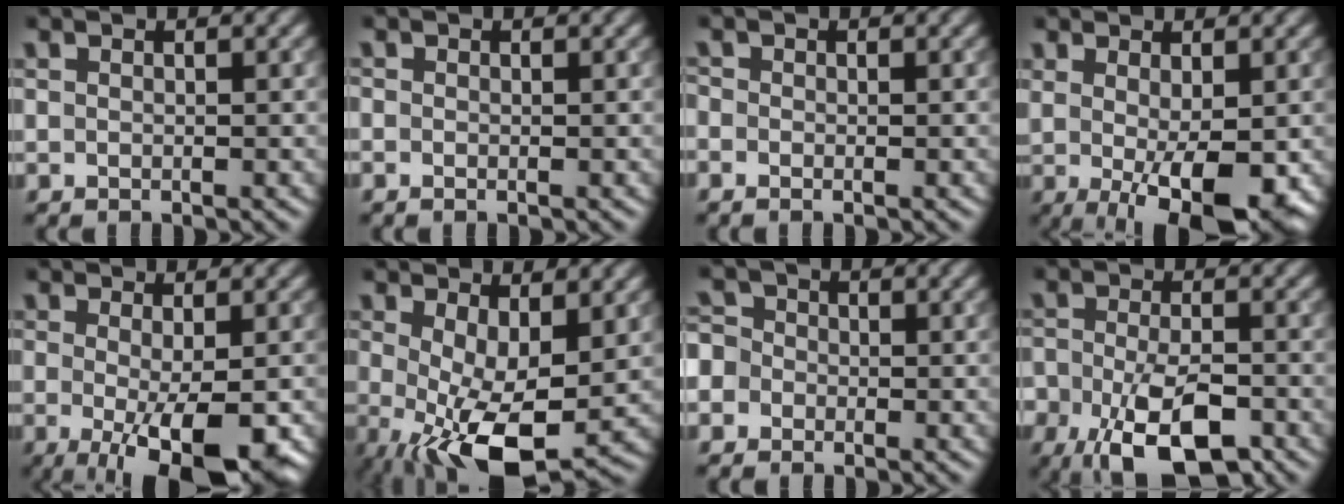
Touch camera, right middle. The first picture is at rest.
{"total": 0.0}
{"total": 0.6, "force": [-0.4, 0.4, 0.3], "torque": [-0.005, -0.004, -0.011]}
{"total": 7.3, "force": [-1.0, 2.3, 6.8], "torque": [-0.117, -0.017, -0.005]}
{"total": 7.4, "force": [-2.0, 2.2, 6.8], "torque": [-0.119, -0.022, -0.023]}
{"total": 8.9, "force": [-1.4, 3.8, 7.9], "torque": [-0.150, -0.020, -0.016]}
{"total": 3.9, "force": [-1.3, 3.4, 1.2], "torque": [-0.014, 0.017, -0.053]}
{"total": 9.3, "force": [-4.6, 4.9, 6.4], "torque": [-0.131, -0.033, -0.063]}